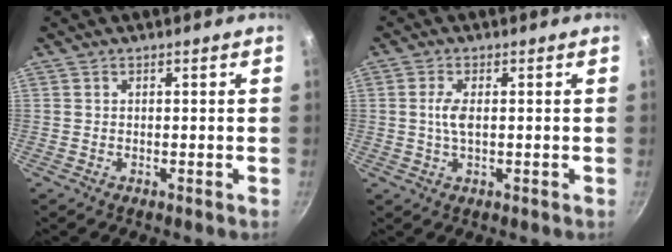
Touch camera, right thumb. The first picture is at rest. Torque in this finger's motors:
{"motor_torque": [0.36, 0.58, 0.39, 0.23, 0.22]}